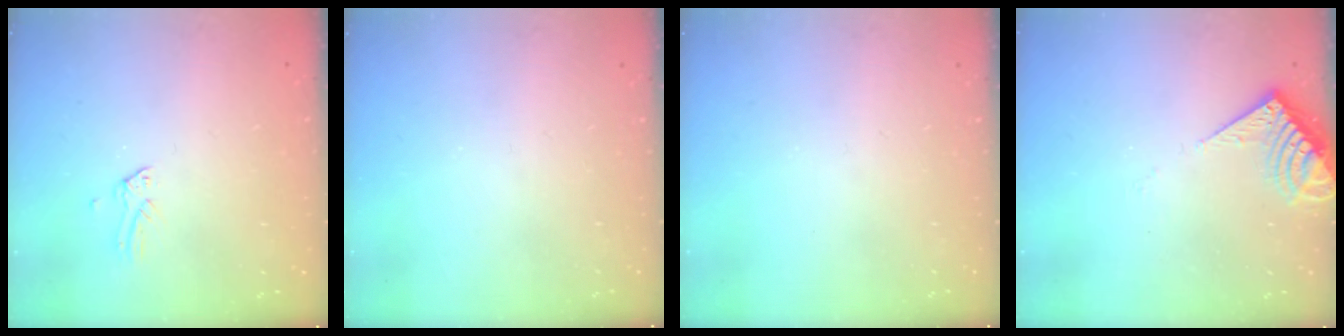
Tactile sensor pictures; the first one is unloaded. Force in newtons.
{"total": 0.0}
{"total": 0.0}
{"total": 8.2, "press": 8.2, "slide": 0.8}